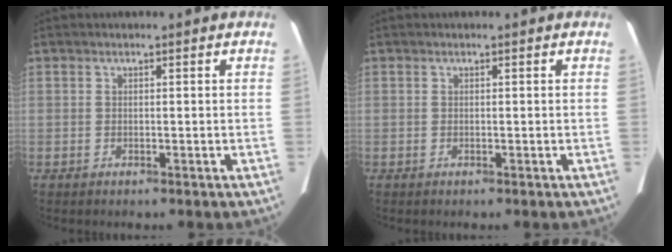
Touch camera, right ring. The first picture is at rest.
{"total": 0.0}